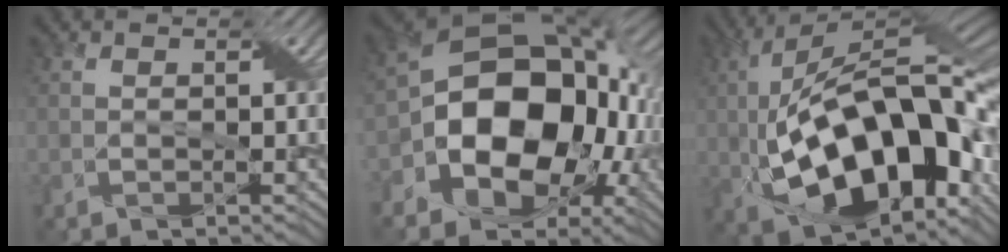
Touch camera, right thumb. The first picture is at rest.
{"total": 16.6, "force": [-2.5, 12.0, 11.2], "torque": [-0.181, -0.017, -0.045]}
{"total": 19.9, "force": [-2.4, 9.2, 17.5], "torque": [-0.327, 0.016, -0.051]}